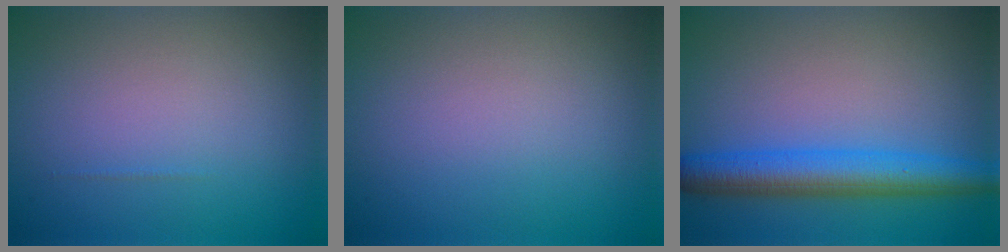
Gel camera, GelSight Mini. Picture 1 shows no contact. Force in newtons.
{"total": 0.0}
{"total": 5.6, "press": 5.6, "slide": 0.1}